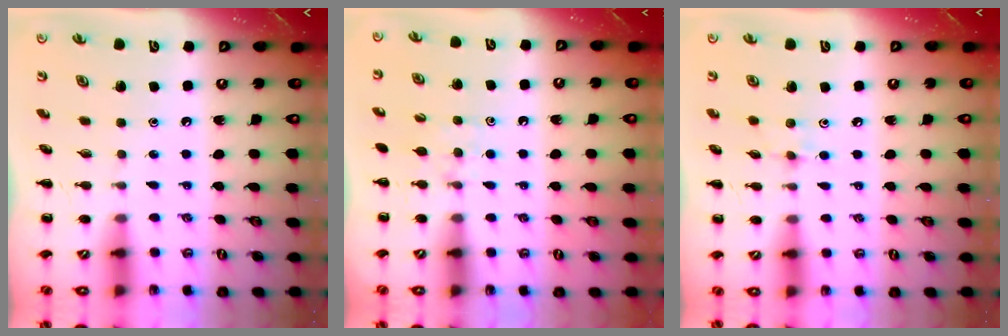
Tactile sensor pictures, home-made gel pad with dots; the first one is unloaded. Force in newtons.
{"total": 5.7, "press": 5.4, "slide": 1.9}
{"total": 5.5, "press": 5.2, "slide": 1.5}